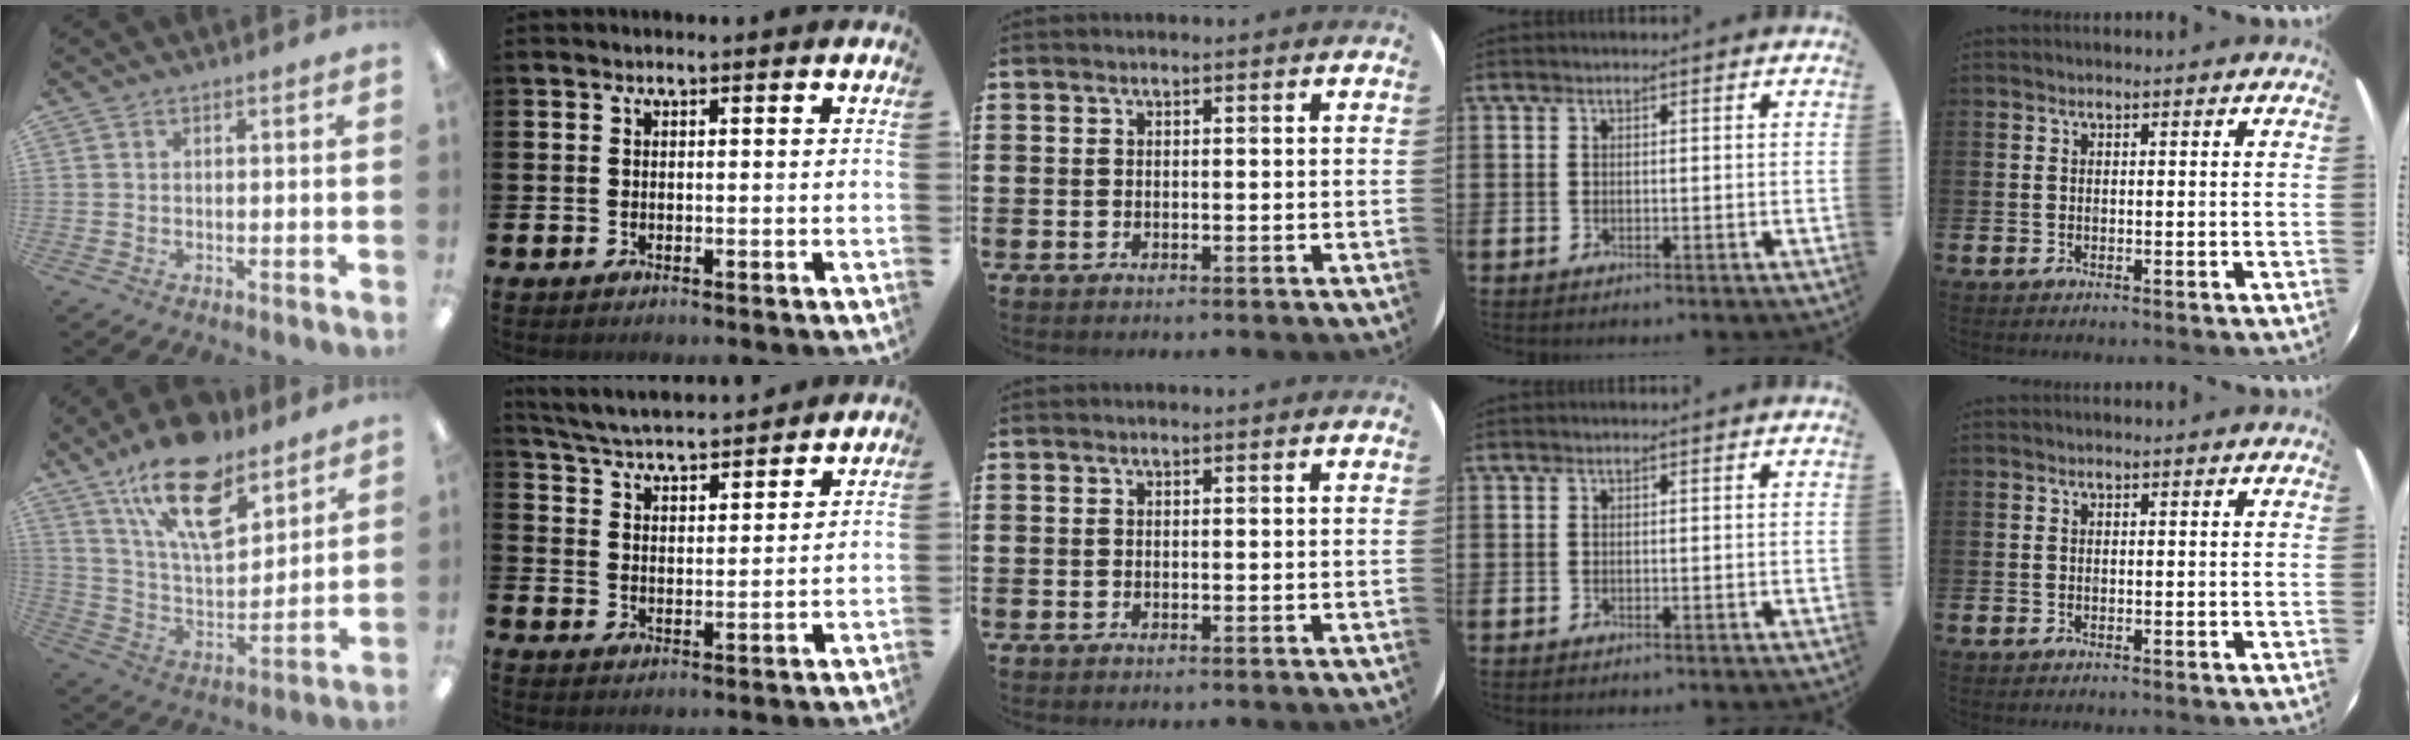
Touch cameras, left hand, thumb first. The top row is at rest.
{"thumb": {"total": 20.4, "force": [13.5, 8.8, 12.6], "torque": [-0.215, -0.066, 0.233]}, "index": {"total": 5.1, "force": [5.0, 0.4, 0.7], "torque": [-0.037, -0.039, 0.086]}}